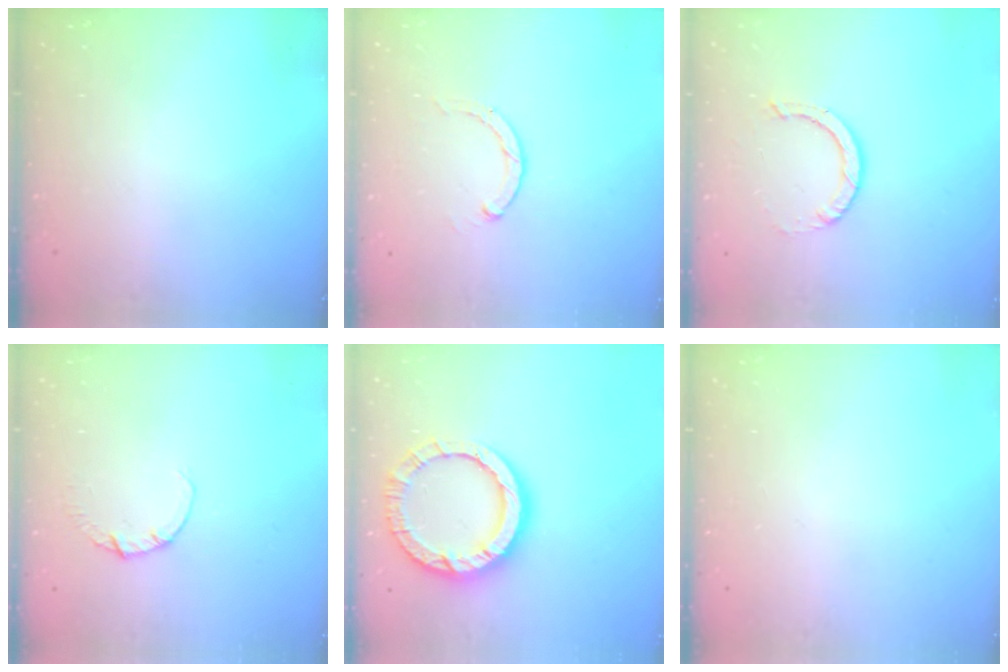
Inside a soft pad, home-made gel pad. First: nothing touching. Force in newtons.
{"total": 2.8, "press": 2.8, "slide": 0.5}
{"total": 2.9, "press": 2.9, "slide": 0.2}
{"total": 1.9, "press": 1.9, "slide": 0.3}
{"total": 14.0, "press": 13.9, "slide": 1.4}
{"total": 0.0}